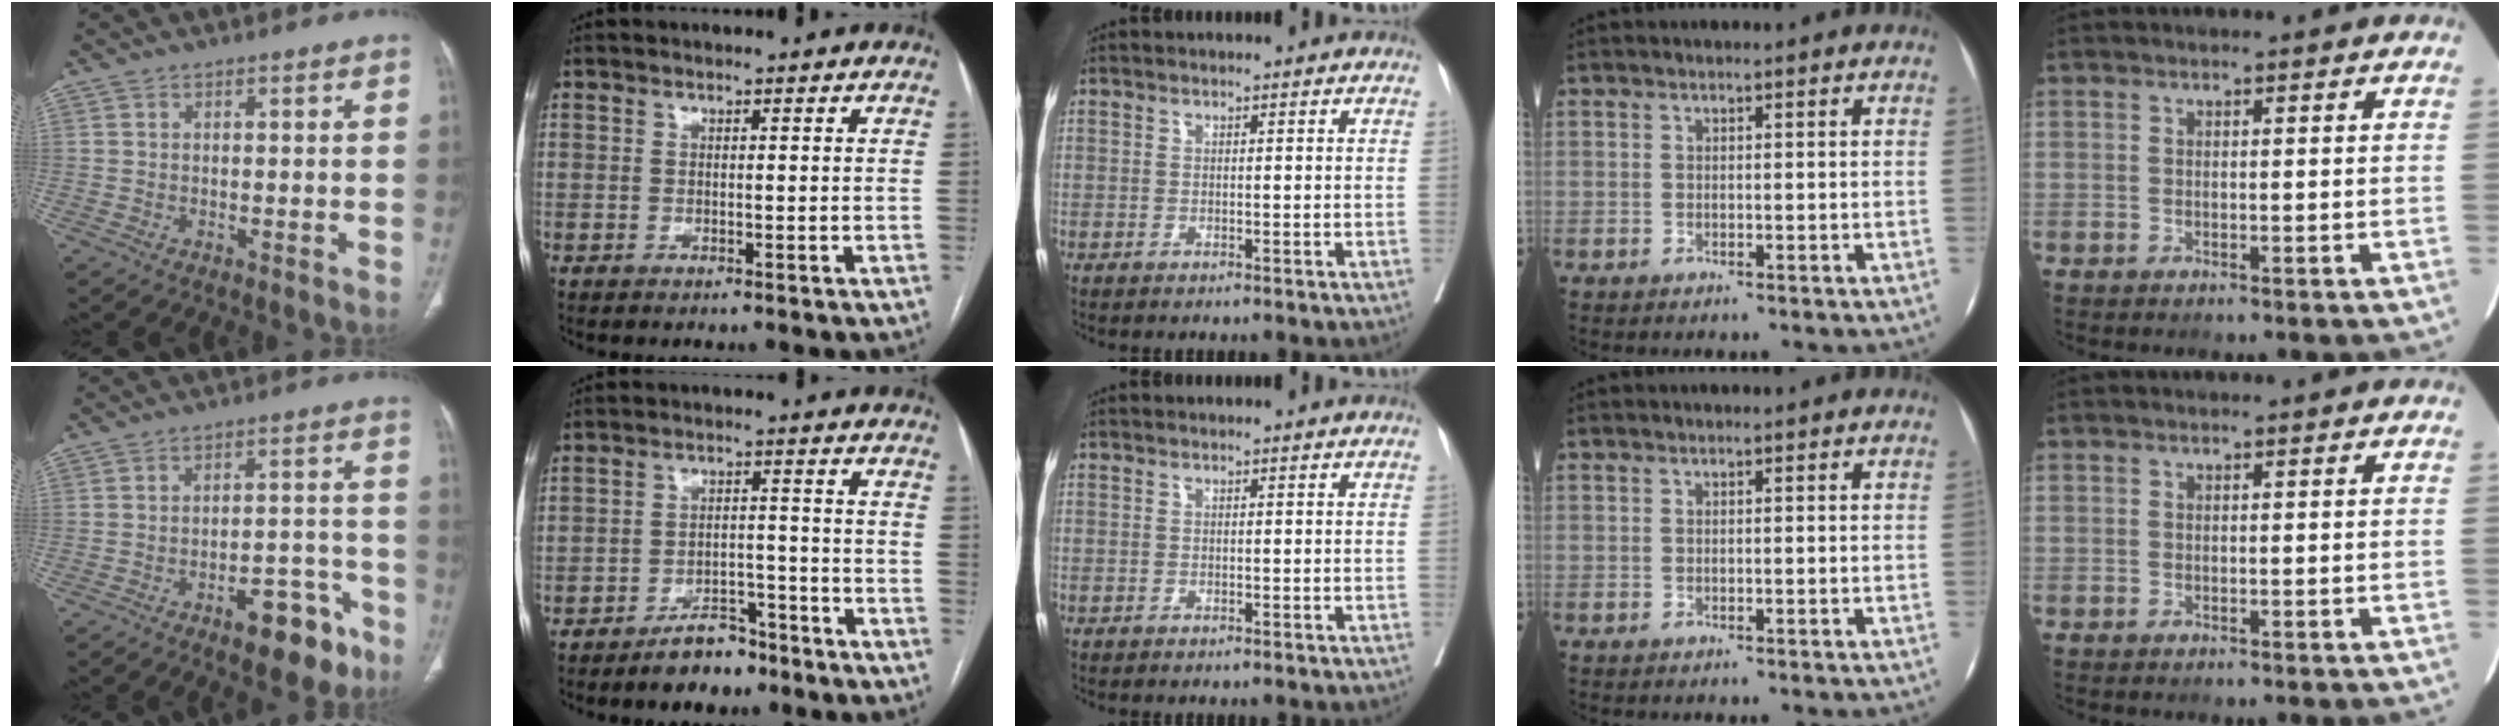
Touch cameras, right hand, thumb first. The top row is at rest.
{"thumb": {"total": 11.0, "force": [-6.6, 4.8, 7.4], "torque": [-0.072, 0.051, -0.088]}, "index": {"total": 6.0, "force": [-4.7, 2.8, 2.4], "torque": [-0.031, 0.010, -0.073]}}